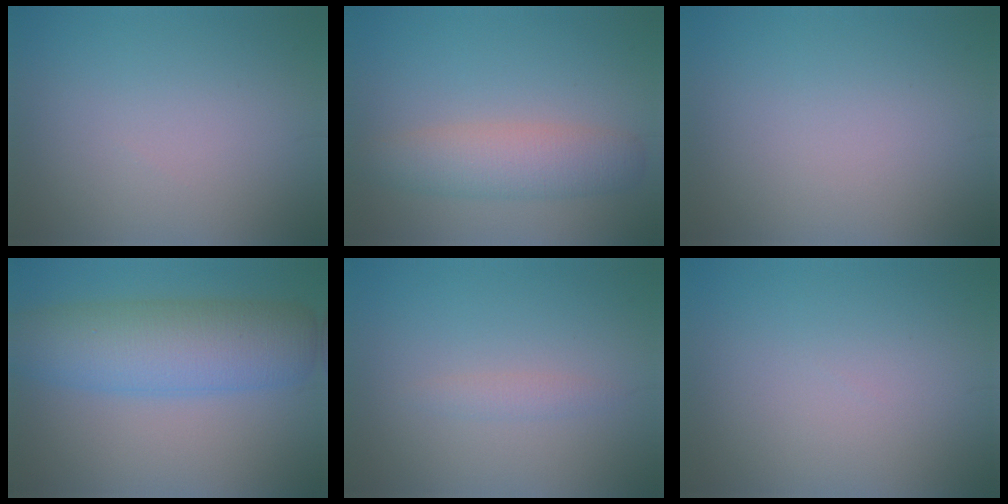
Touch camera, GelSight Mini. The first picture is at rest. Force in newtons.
{"total": 4.2, "press": 4.2, "slide": 0.1}
{"total": 0.0}
{"total": 8.7, "press": 8.7, "slide": 0.2}
{"total": 1.1, "press": 1.1, "slide": 0.1}
{"total": 0.0}